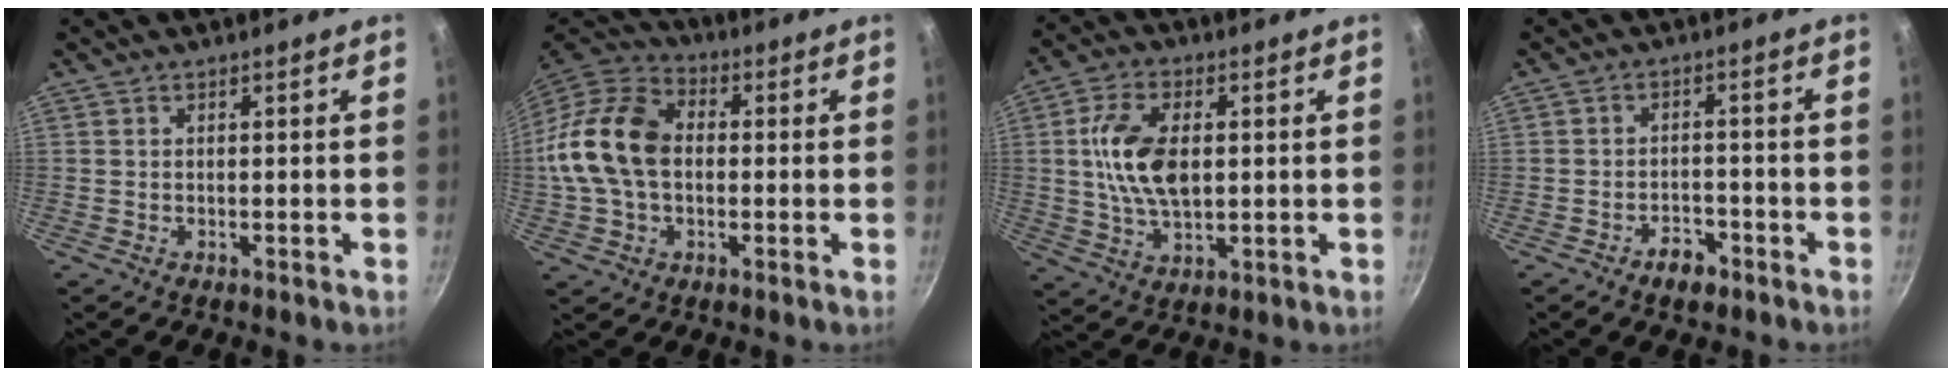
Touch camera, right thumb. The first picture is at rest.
{"total": 17.3, "force": [0.2, 12.2, 12.3], "torque": [-0.221, 0.034, -0.011]}
{"total": 12.2, "force": [1.3, 6.9, 10.0], "torque": [-0.174, 0.005, 0.023]}
{"total": 4.2, "force": [-2.8, 2.4, 2.1], "torque": [-0.019, 0.023, -0.040]}